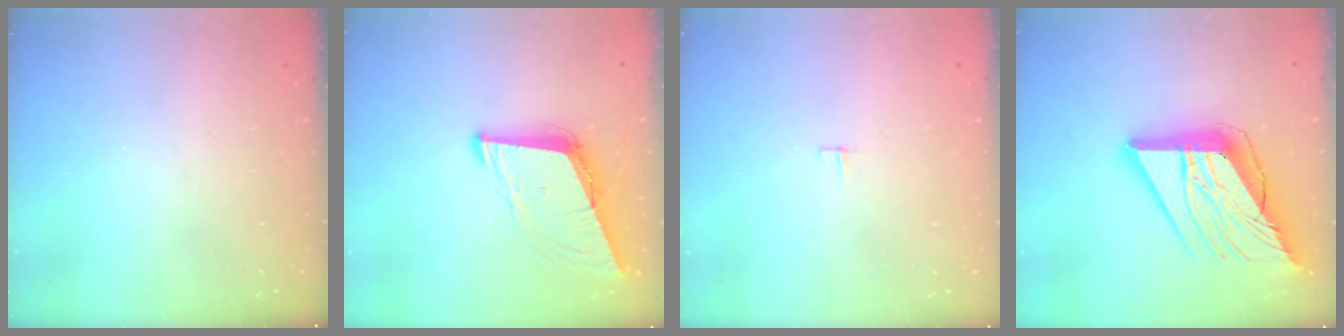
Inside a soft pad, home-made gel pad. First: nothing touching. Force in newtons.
{"total": 9.0, "press": 8.2, "slide": 3.7}
{"total": 3.2, "press": 3.2, "slide": 0.2}
{"total": 21.2, "press": 21.0, "slide": 2.6}